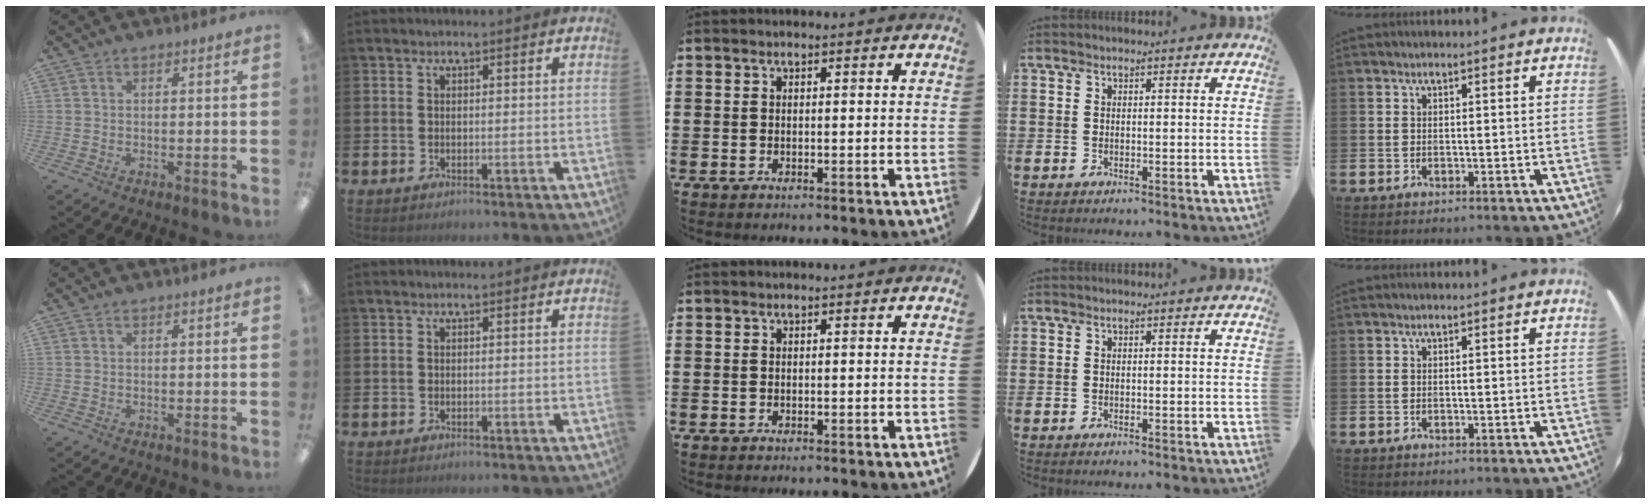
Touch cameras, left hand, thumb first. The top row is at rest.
{}